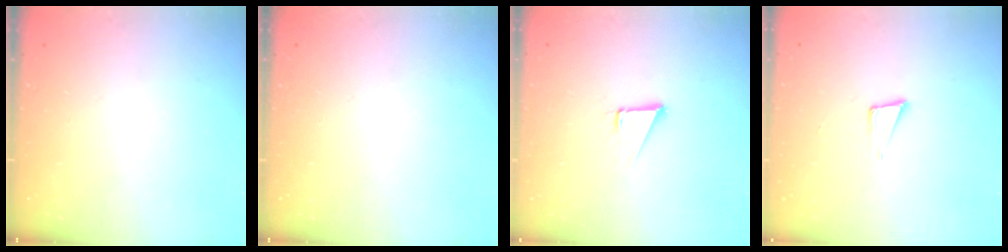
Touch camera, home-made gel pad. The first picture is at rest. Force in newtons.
{"total": 0.0}
{"total": 1.9, "press": 1.9, "slide": 0.0}
{"total": 4.0, "press": 2.7, "slide": 2.9}